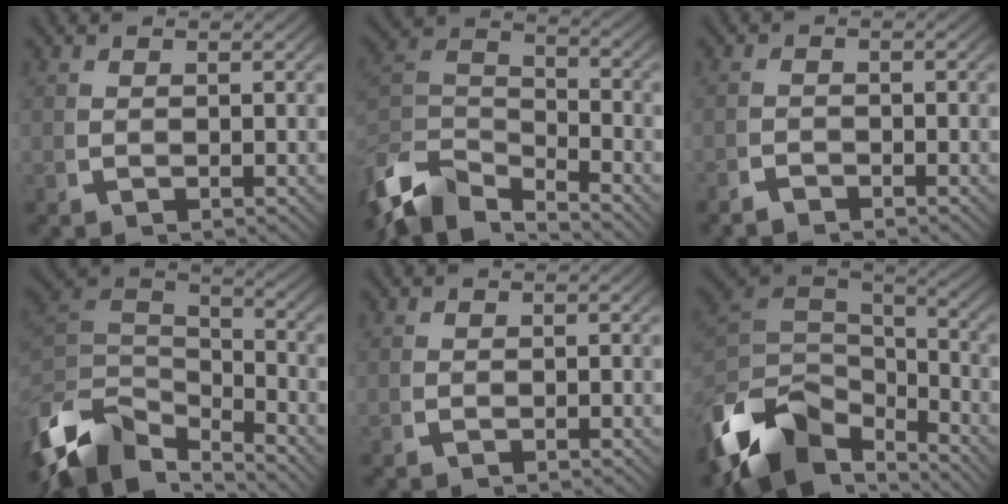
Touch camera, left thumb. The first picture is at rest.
{"total": 8.8, "force": [-3.7, 5.8, 5.5], "torque": [-0.127, -0.034, -0.058]}
{"total": 1.5, "force": [-1.4, 0.2, 0.0], "torque": [0.007, -0.003, -0.032]}
{"total": 11.1, "force": [-3.6, 7.5, 7.4], "torque": [-0.173, -0.041, -0.050]}
{"total": 0.0}
{"total": 12.3, "force": [-3.7, 8.0, 8.5], "torque": [-0.190, -0.037, -0.053]}